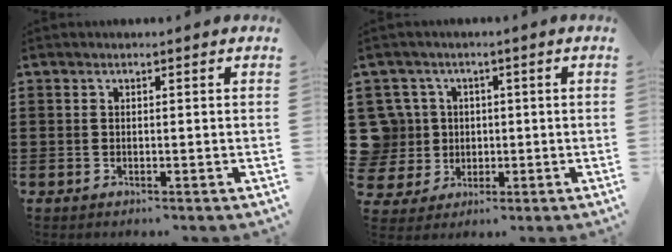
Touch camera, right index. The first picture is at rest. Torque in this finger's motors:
{"motor_torque": [-0.95, 1.19, -0.10, -0.08]}